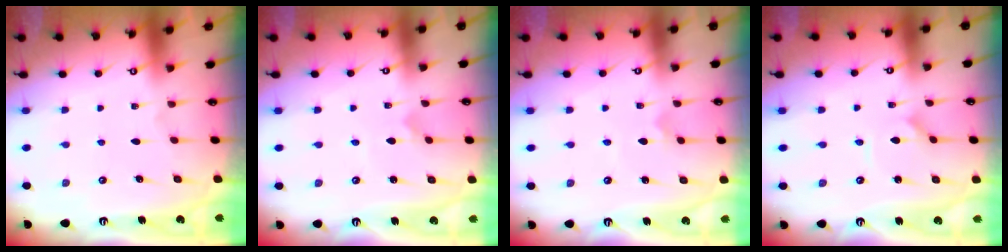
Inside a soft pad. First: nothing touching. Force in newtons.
{"total": 1.4, "press": 1.4, "slide": 0.1}
{"total": 2.5, "press": 2.5, "slide": 0.3}
{"total": 1.2, "press": 1.2, "slide": 0.2}